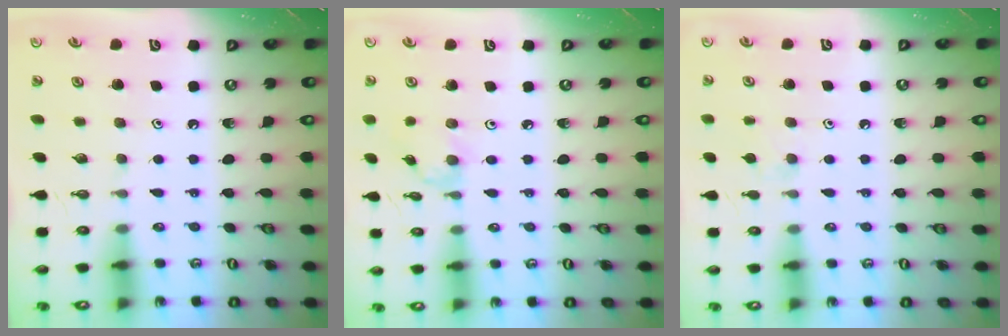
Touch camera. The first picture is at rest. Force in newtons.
{"total": 2.2, "press": 2.2, "slide": 0.4}
{"total": 4.1, "press": 4.0, "slide": 0.7}